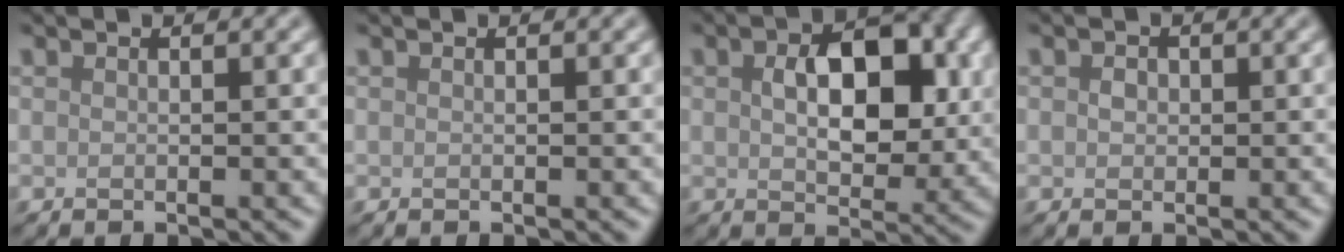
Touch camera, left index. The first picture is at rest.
{"total": 0.0}
{"total": 7.4, "force": [1.3, 4.3, 5.9], "torque": [-0.088, -0.003, 0.022]}
{"total": 0.9, "force": [0.1, 0.8, 0.4], "torque": [-0.008, -0.001, 0.000]}